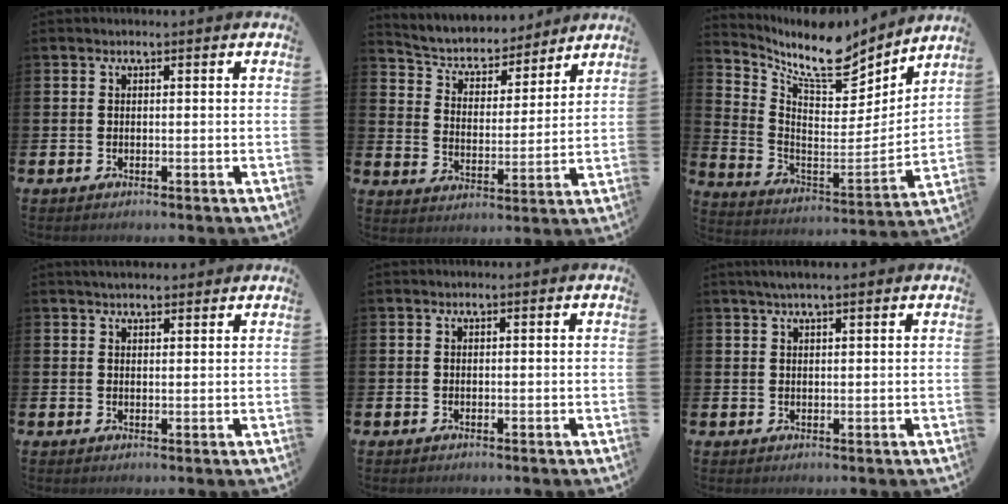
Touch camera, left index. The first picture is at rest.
{"total": 5.4, "force": [5.0, 2.0, 0.8], "torque": [-0.053, -0.037, 0.082]}
{"total": 11.2, "force": [9.6, 3.0, 5.0], "torque": [-0.123, -0.068, 0.159]}
{"total": 2.6, "force": [2.4, 0.6, 0.5], "torque": [-0.007, -0.006, 0.042]}
{"total": 0.0}
{"total": 2.5, "force": [1.9, 0.3, 1.6], "torque": [-0.025, 0.000, 0.032]}